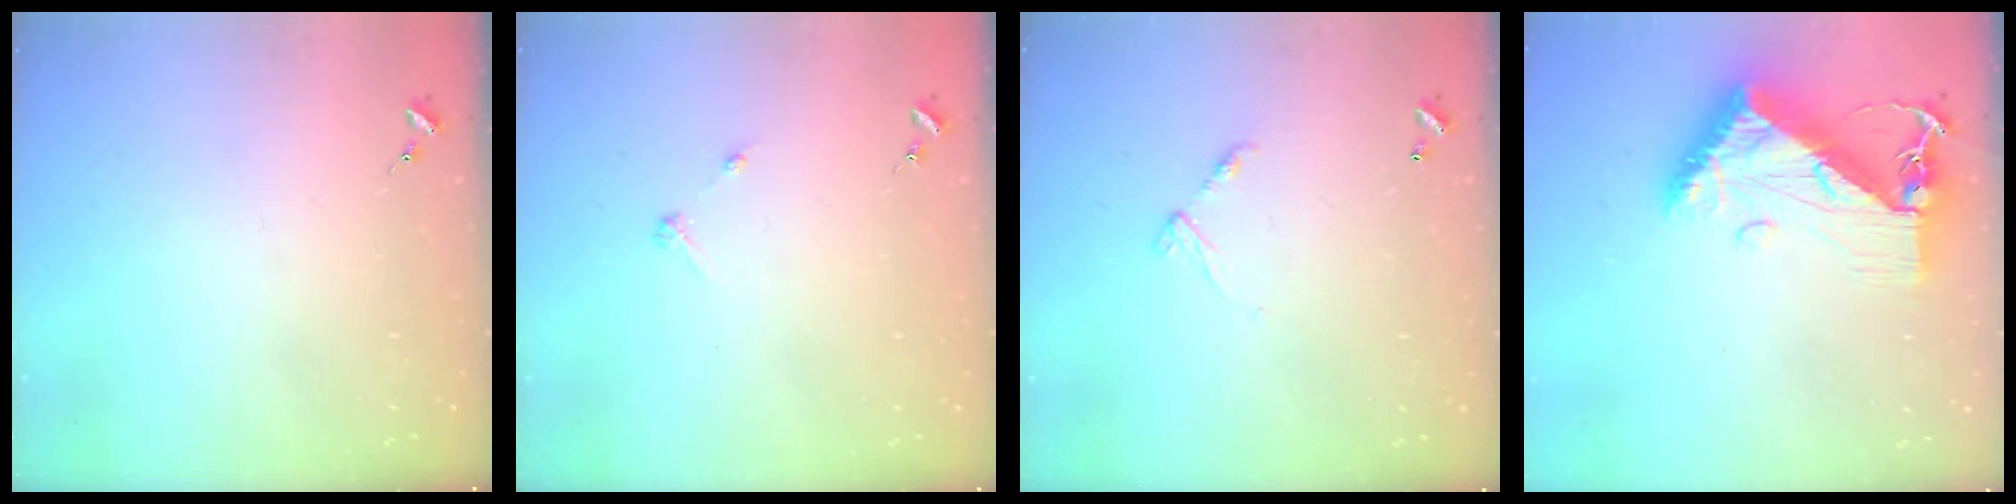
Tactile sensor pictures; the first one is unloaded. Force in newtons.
{"total": 2.6, "press": 2.6, "slide": 0.3}
{"total": 6.5, "press": 6.5, "slide": 0.5}
{"total": 14.6, "press": 14.6, "slide": 1.4}